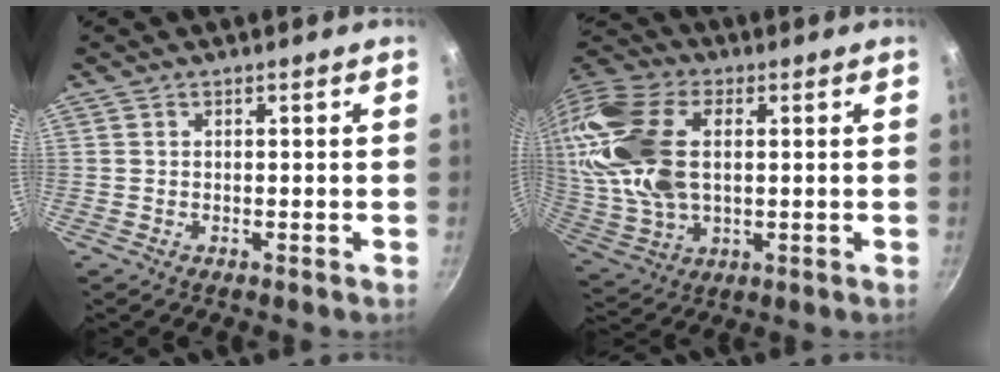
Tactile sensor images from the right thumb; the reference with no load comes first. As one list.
[{"total": 25.5, "force": [4.4, 15.3, 19.9], "torque": [-0.480, 0.018, 0.086]}]